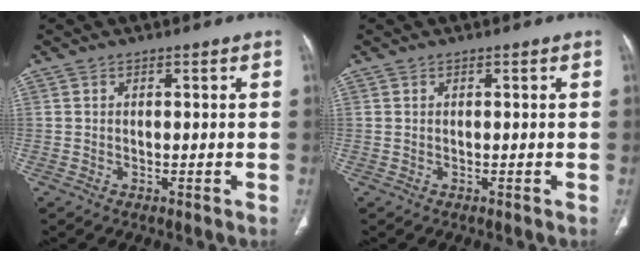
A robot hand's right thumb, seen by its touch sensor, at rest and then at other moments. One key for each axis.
{"total": 0.0}